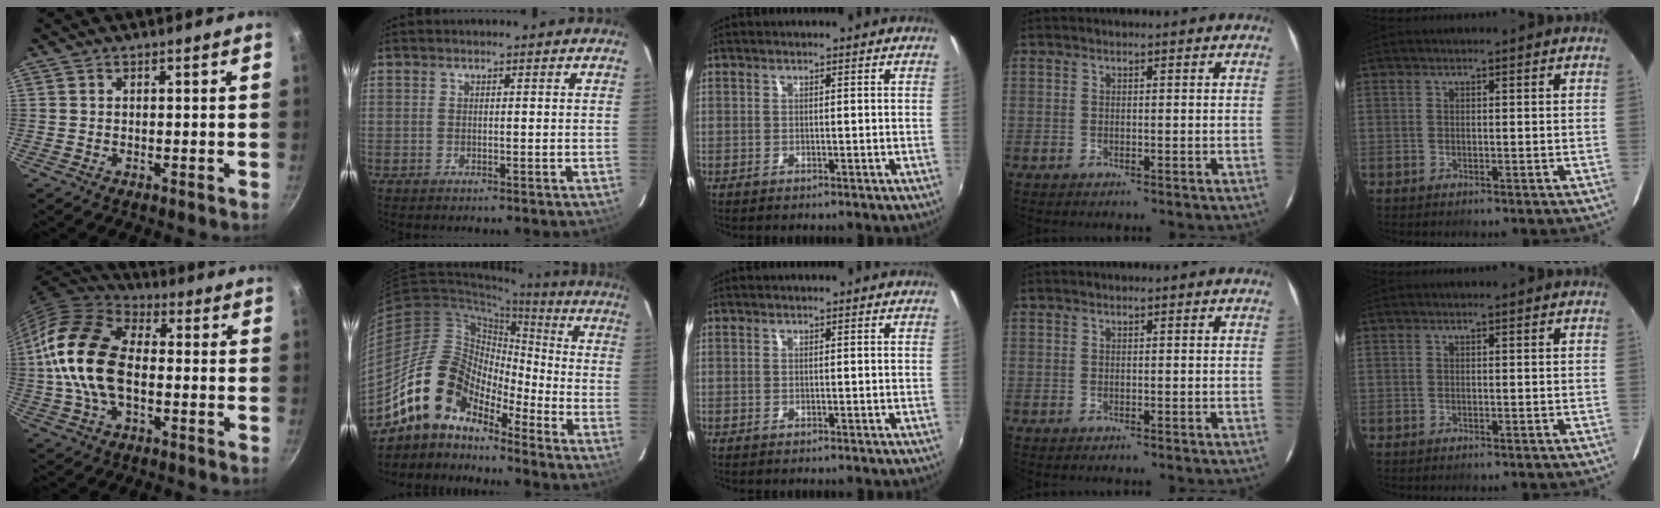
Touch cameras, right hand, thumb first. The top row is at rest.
{"thumb": {"total": 17.8, "force": [-0.8, 11.0, 13.9], "torque": [-0.252, 0.027, -0.030]}, "index": {"total": 13.2, "force": [-10.4, 5.9, 5.6], "torque": [-0.094, 0.022, -0.204]}}